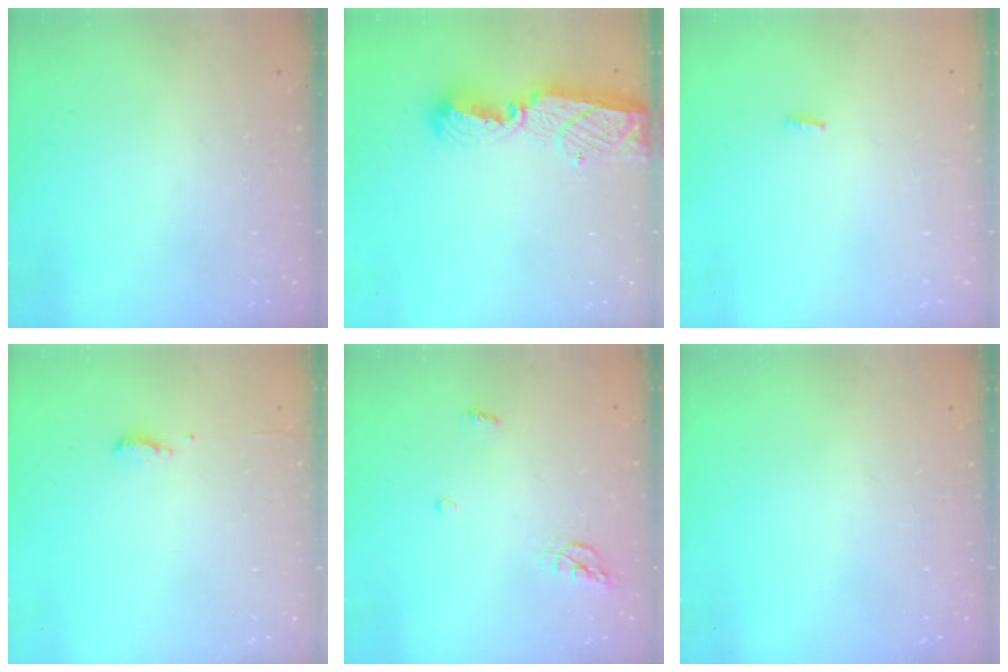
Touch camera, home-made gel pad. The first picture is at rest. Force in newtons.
{"total": 10.7, "press": 10.7, "slide": 1.0}
{"total": 2.3, "press": 2.1, "slide": 0.8}
{"total": 6.1, "press": 6.0, "slide": 1.3}
{"total": 6.5, "press": 6.5, "slide": 0.1}
{"total": 0.0}